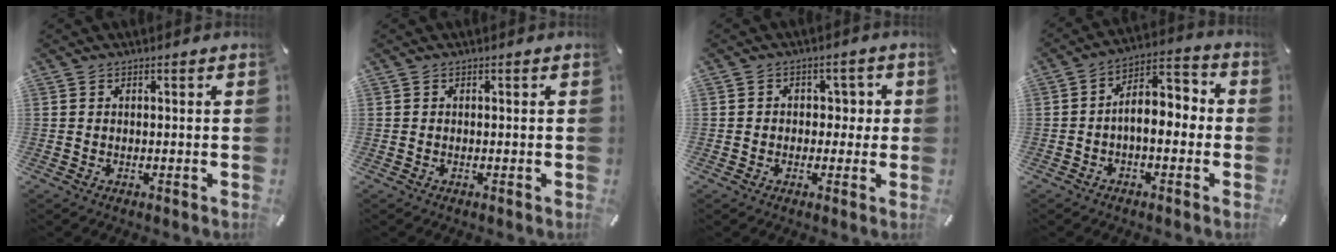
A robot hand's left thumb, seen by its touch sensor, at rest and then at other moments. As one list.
[{"total": 0.0}, {"total": 4.4, "force": [-0.4, 3.9, 2.1], "torque": [-0.022, 0.007, -0.018]}, {"total": 7.1, "force": [-1.9, 4.2, 5.4], "torque": [-0.085, 0.007, -0.035]}]